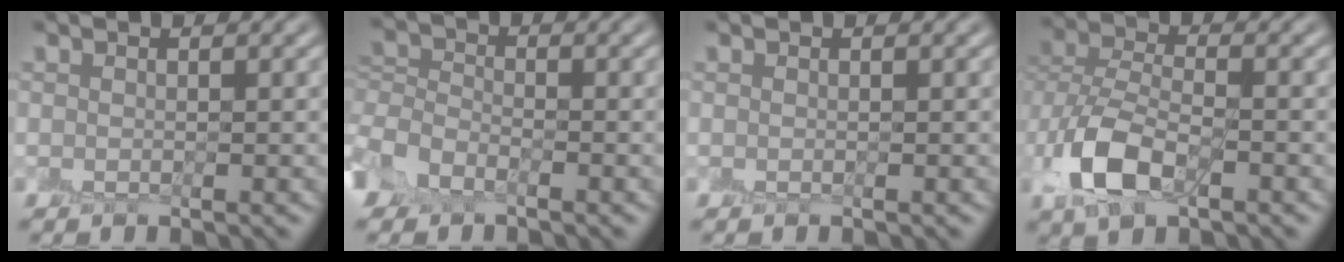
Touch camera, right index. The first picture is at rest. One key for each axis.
{"total": 4.2, "fx": -2.5, "fy": 2.8, "fz": 1.9, "tx": -0.036, "ty": -0.002, "tz": -0.061}
{"total": 0.0}
{"total": 6.5, "fx": -3.0, "fy": 3.9, "fz": 4.2, "tx": -0.094, "ty": -0.004, "tz": -0.061}